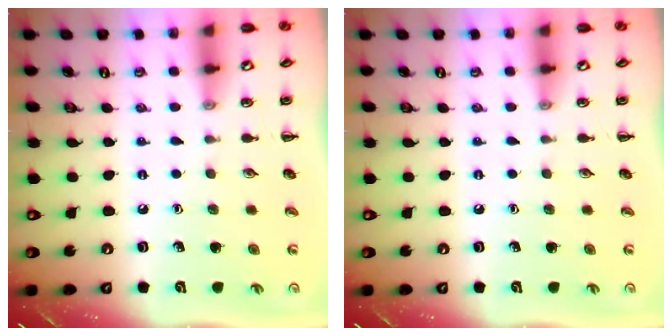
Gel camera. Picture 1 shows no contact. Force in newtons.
{"total": 0.0}